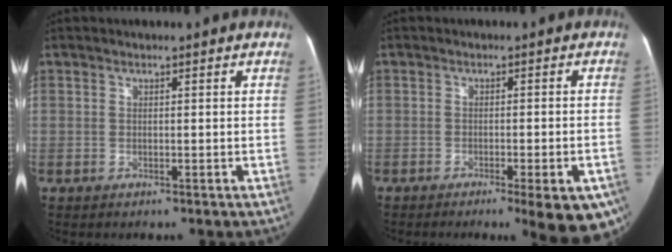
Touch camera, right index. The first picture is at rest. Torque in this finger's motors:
{"motor_torque": [1.43, -0.71, 0.21, 0.07]}